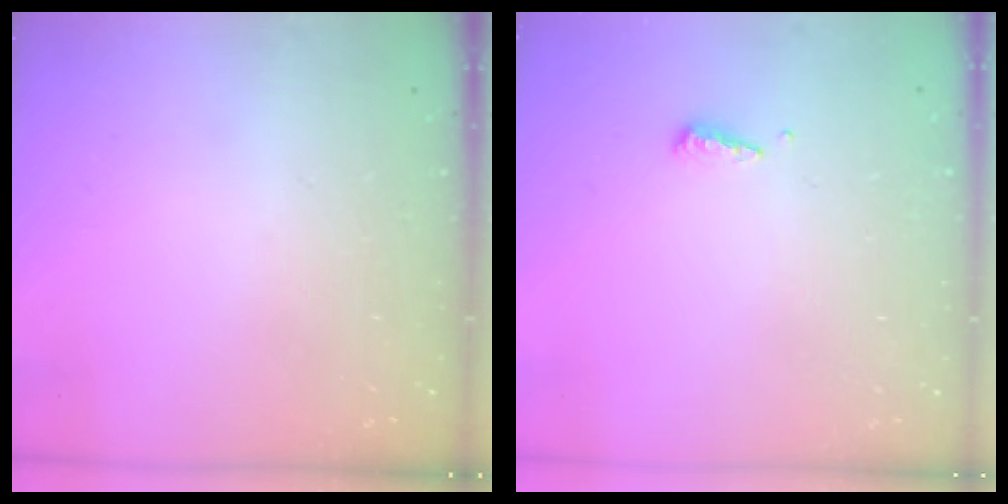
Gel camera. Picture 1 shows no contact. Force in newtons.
{"total": 4.7, "press": 4.7, "slide": 0.5}